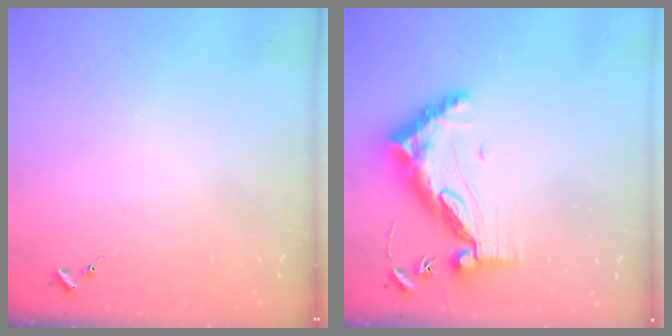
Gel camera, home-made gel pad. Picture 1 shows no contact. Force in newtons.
{"total": 13.4, "press": 13.3, "slide": 1.4}